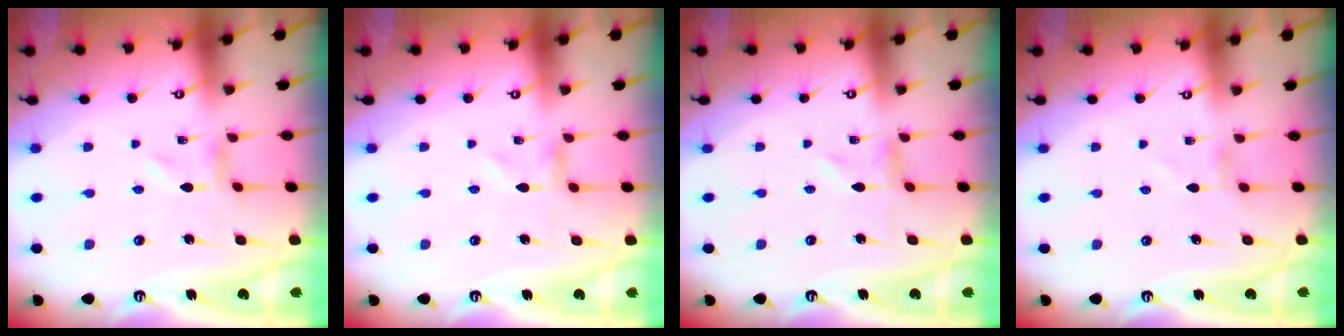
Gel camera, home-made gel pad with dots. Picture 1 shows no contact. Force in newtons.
{"total": 0.0}
{"total": 0.7, "press": 0.7, "slide": 0.2}
{"total": 0.8, "press": 0.8, "slide": 0.3}